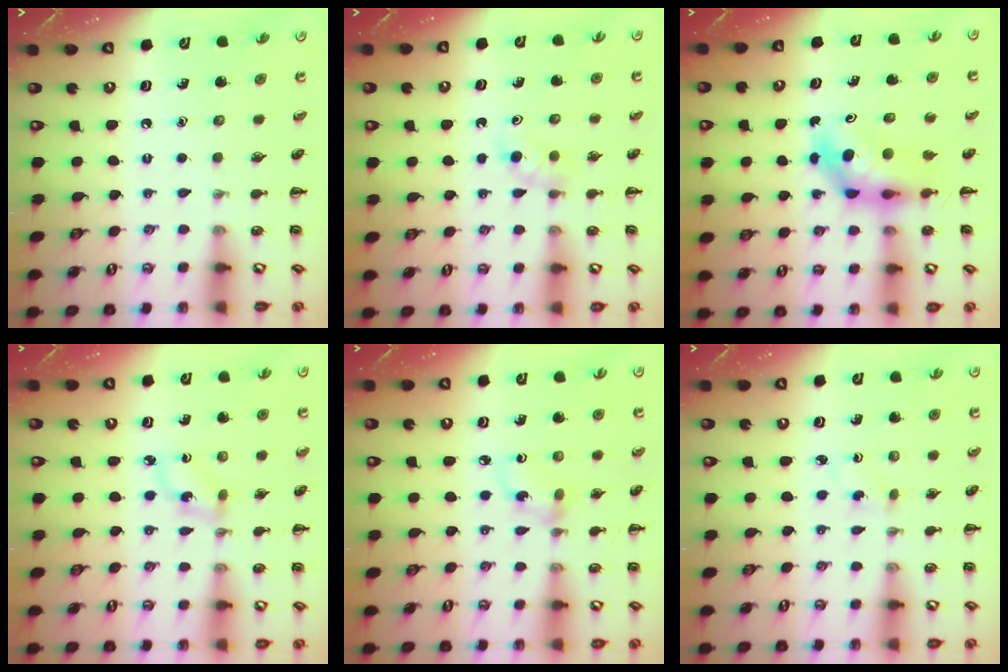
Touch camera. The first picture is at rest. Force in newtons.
{"total": 3.0, "press": 2.7, "slide": 1.4}
{"total": 5.7, "press": 5.6, "slide": 1.1}
{"total": 1.8, "press": 1.7, "slide": 0.5}
{"total": 2.9, "press": 2.9, "slide": 0.7}
{"total": 1.7, "press": 1.5, "slide": 0.8}